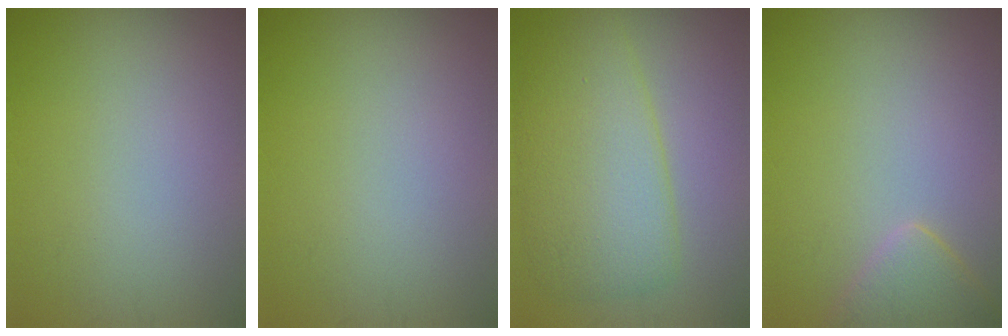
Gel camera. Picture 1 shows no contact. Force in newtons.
{"total": 0.0}
{"total": 5.8, "press": 5.8, "slide": 0.3}
{"total": 2.6, "press": 2.6, "slide": 0.2}